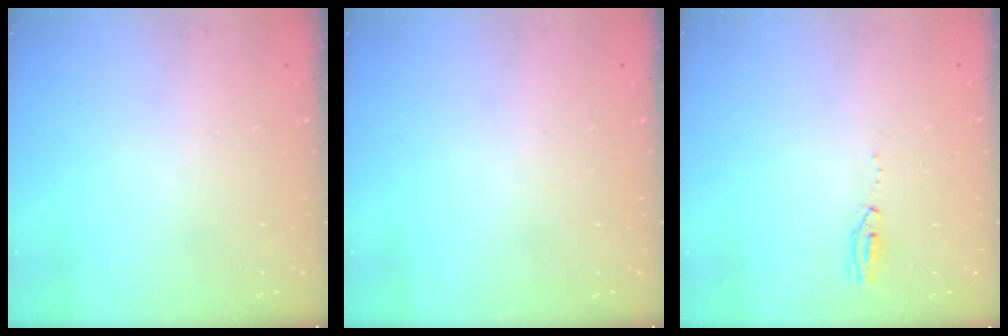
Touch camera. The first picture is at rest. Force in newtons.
{"total": 0.0}
{"total": 15.4, "press": 4.4, "slide": 14.7}